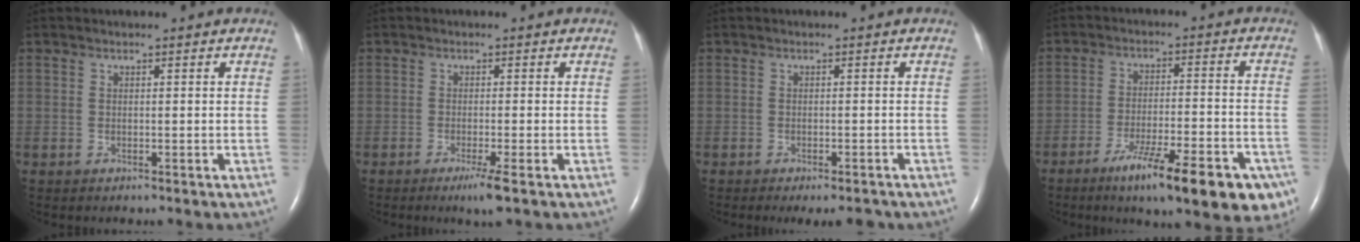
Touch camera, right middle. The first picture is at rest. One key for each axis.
{"total": 2.8, "fx": -1.6, "fy": -0.3, "fz": 2.2, "tx": -0.041, "ty": -0.011, "tz": -0.028}
{"total": 4.4, "fx": -3.7, "fy": 1.1, "fz": 2.1, "tx": -0.020, "ty": -0.006, "tz": -0.048}
{"total": 17.1, "fx": -10.8, "fy": 3.4, "fz": 12.8, "tx": -0.125, "ty": -0.007, "tz": -0.157}